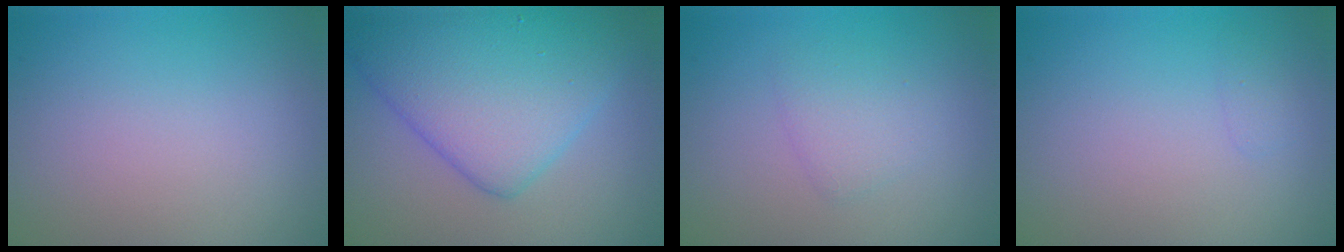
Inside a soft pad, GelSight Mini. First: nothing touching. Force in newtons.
{"total": 8.4, "press": 8.4, "slide": 0.2}
{"total": 1.8, "press": 1.8, "slide": 0.1}
{"total": 0.6, "press": 0.6, "slide": 0.1}